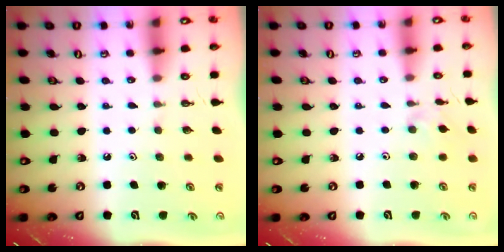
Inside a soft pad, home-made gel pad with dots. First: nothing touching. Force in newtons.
{"total": 1.8, "press": 1.7, "slide": 0.5}